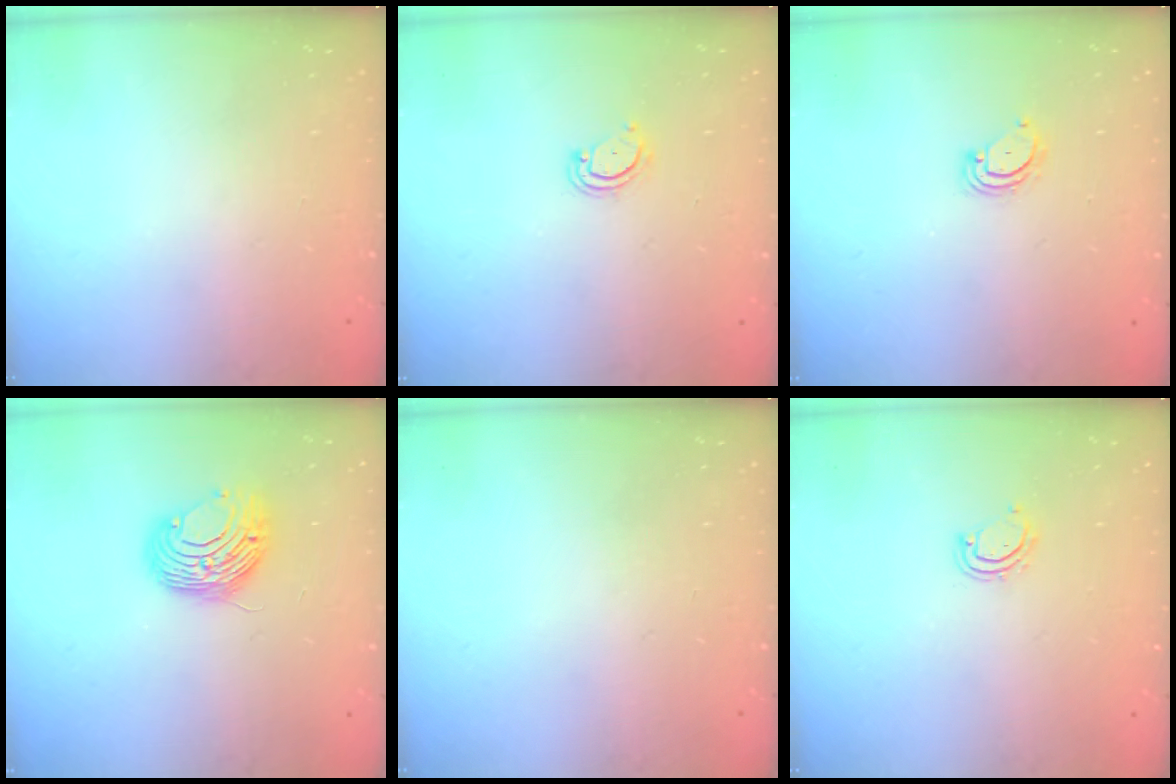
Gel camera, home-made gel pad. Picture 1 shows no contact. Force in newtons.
{"total": 4.1, "press": 4.0, "slide": 0.4}
{"total": 2.3, "press": 2.3, "slide": 0.2}
{"total": 9.3, "press": 9.3, "slide": 0.3}
{"total": 0.0}
{"total": 4.9, "press": 4.9, "slide": 0.3}